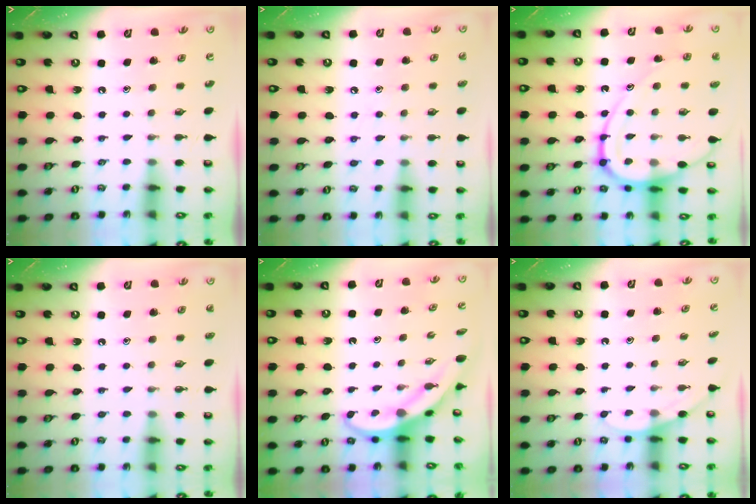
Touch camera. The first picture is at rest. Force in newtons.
{"total": 7.6, "press": 7.5, "slide": 0.9}
{"total": 13.9, "press": 13.8, "slide": 0.8}
{"total": 0.9, "press": 0.9, "slide": 0.0}
{"total": 4.0, "press": 4.0, "slide": 0.3}
{"total": 3.2, "press": 3.2, "slide": 0.3}